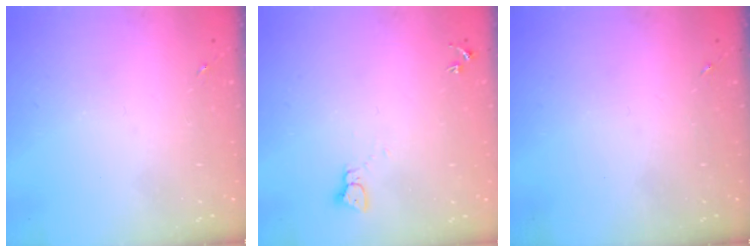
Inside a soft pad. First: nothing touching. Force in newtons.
{"total": 2.3, "press": 2.3, "slide": 0.3}
{"total": 0.0}